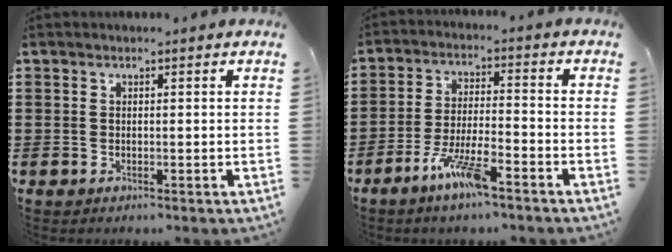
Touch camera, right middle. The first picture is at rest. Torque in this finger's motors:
{"motor_torque": [1.26, -0.88, 0.54, 0.18]}